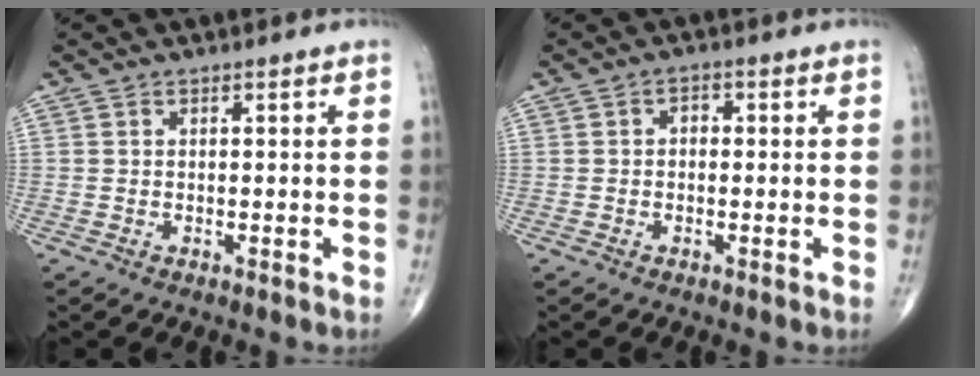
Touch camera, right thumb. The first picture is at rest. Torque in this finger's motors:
{"motor_torque": [-0.24, 0.14, 0.24, 0.05, -0.01]}